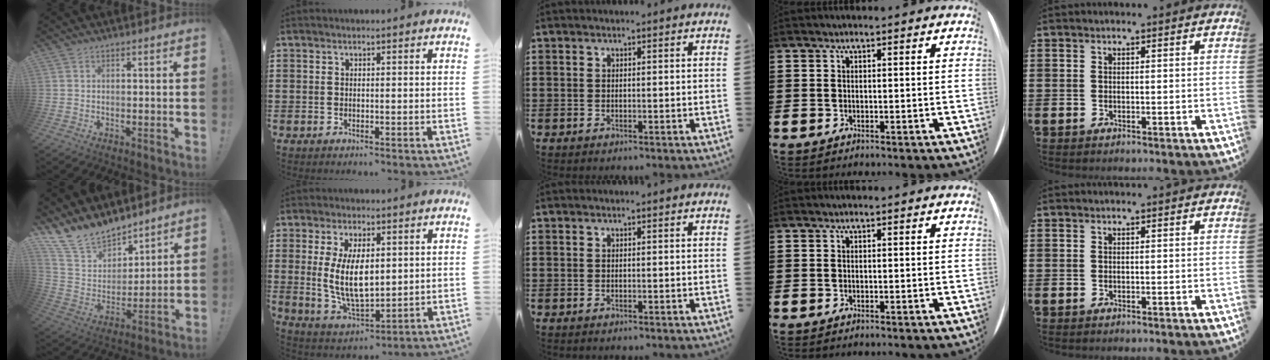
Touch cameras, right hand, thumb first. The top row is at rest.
{"thumb": {"total": 15.3, "force": [13.4, 6.3, 3.5], "torque": [-0.094, -0.103, 0.256]}, "index": {"total": 9.2, "force": [1.1, 4.4, 8.0], "torque": [-0.166, -0.002, 0.017]}}